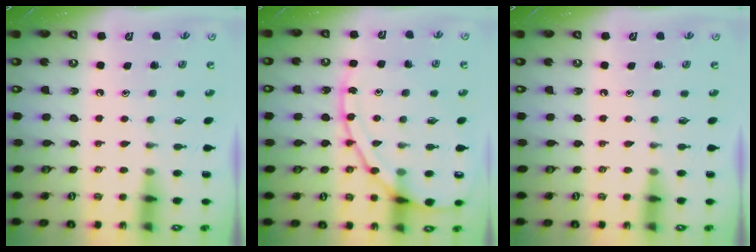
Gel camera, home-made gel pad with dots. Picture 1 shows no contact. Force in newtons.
{"total": 13.4, "press": 13.4, "slide": 1.3}
{"total": 0.0}